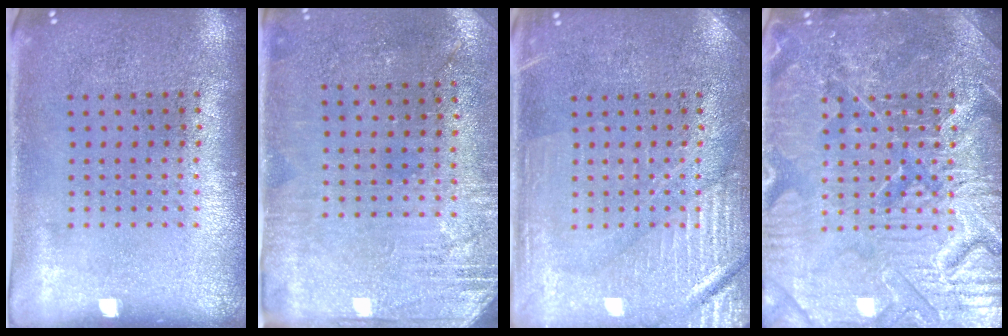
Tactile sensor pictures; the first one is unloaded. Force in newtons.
{"total": 2.8, "press": 2.5, "slide": 1.2}
{"total": 4.1, "press": 4.1, "slide": 0.7}
{"total": 7.9, "press": 7.8, "slide": 0.9}